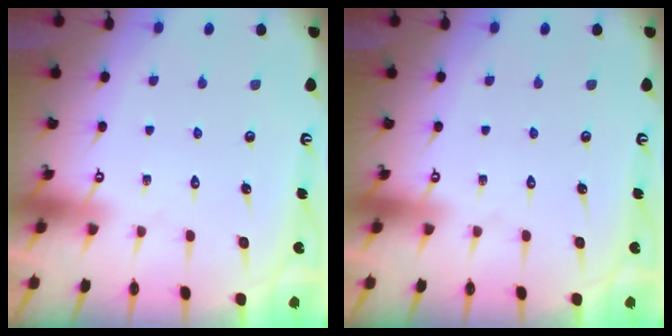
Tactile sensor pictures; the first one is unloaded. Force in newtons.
{"total": 0.0}